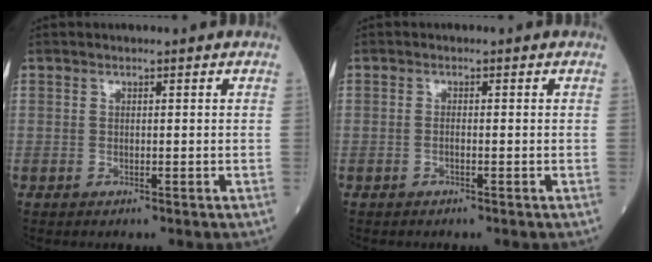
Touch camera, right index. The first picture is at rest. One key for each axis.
{"total": 0.6, "fx": -0.3, "fy": 0.1, "fz": 0.5, "tx": -0.012, "ty": 0.000, "tz": -0.007}